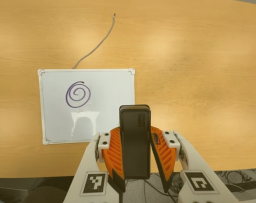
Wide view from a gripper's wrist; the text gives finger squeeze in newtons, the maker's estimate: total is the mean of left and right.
{"total": 6.9, "left": 5.4, "right": 8.5}